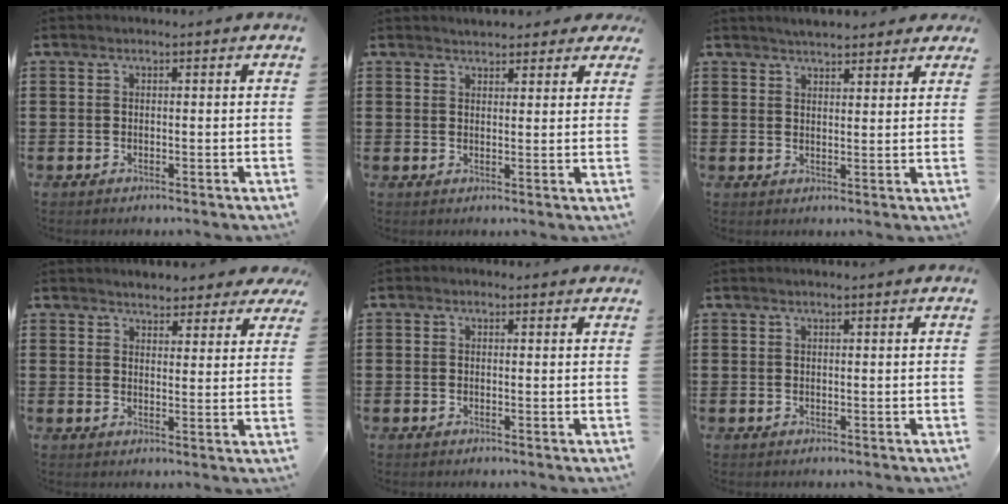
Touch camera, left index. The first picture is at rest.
{"total": 2.3, "force": [2.2, 0.7, 0.2], "torque": [-0.011, 0.004, 0.041]}
{"total": 3.1, "force": [3.0, 0.5, 0.7], "torque": [-0.020, 0.000, 0.055]}
{"total": 3.7, "force": [3.6, 0.7, 0.5], "torque": [-0.021, -0.005, 0.067]}
{"total": 0.6, "force": [0.1, 0.6, 0.2], "torque": [-0.005, 0.005, 0.000]}
{"total": 0.6, "force": [0.4, -0.1, 0.4], "torque": [-0.007, 0.000, 0.007]}